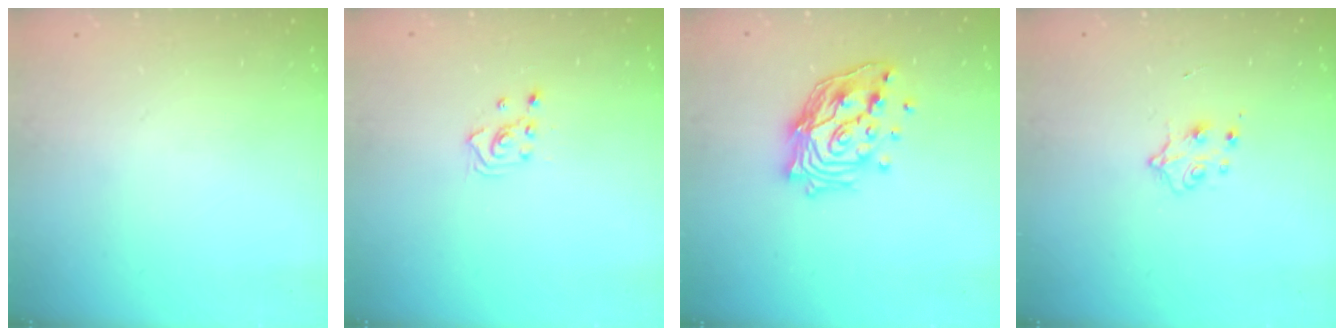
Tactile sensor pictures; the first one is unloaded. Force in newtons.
{"total": 2.3, "press": 2.3, "slide": 0.3}
{"total": 17.1, "press": 17.1, "slide": 1.3}
{"total": 4.1, "press": 4.0, "slide": 0.6}